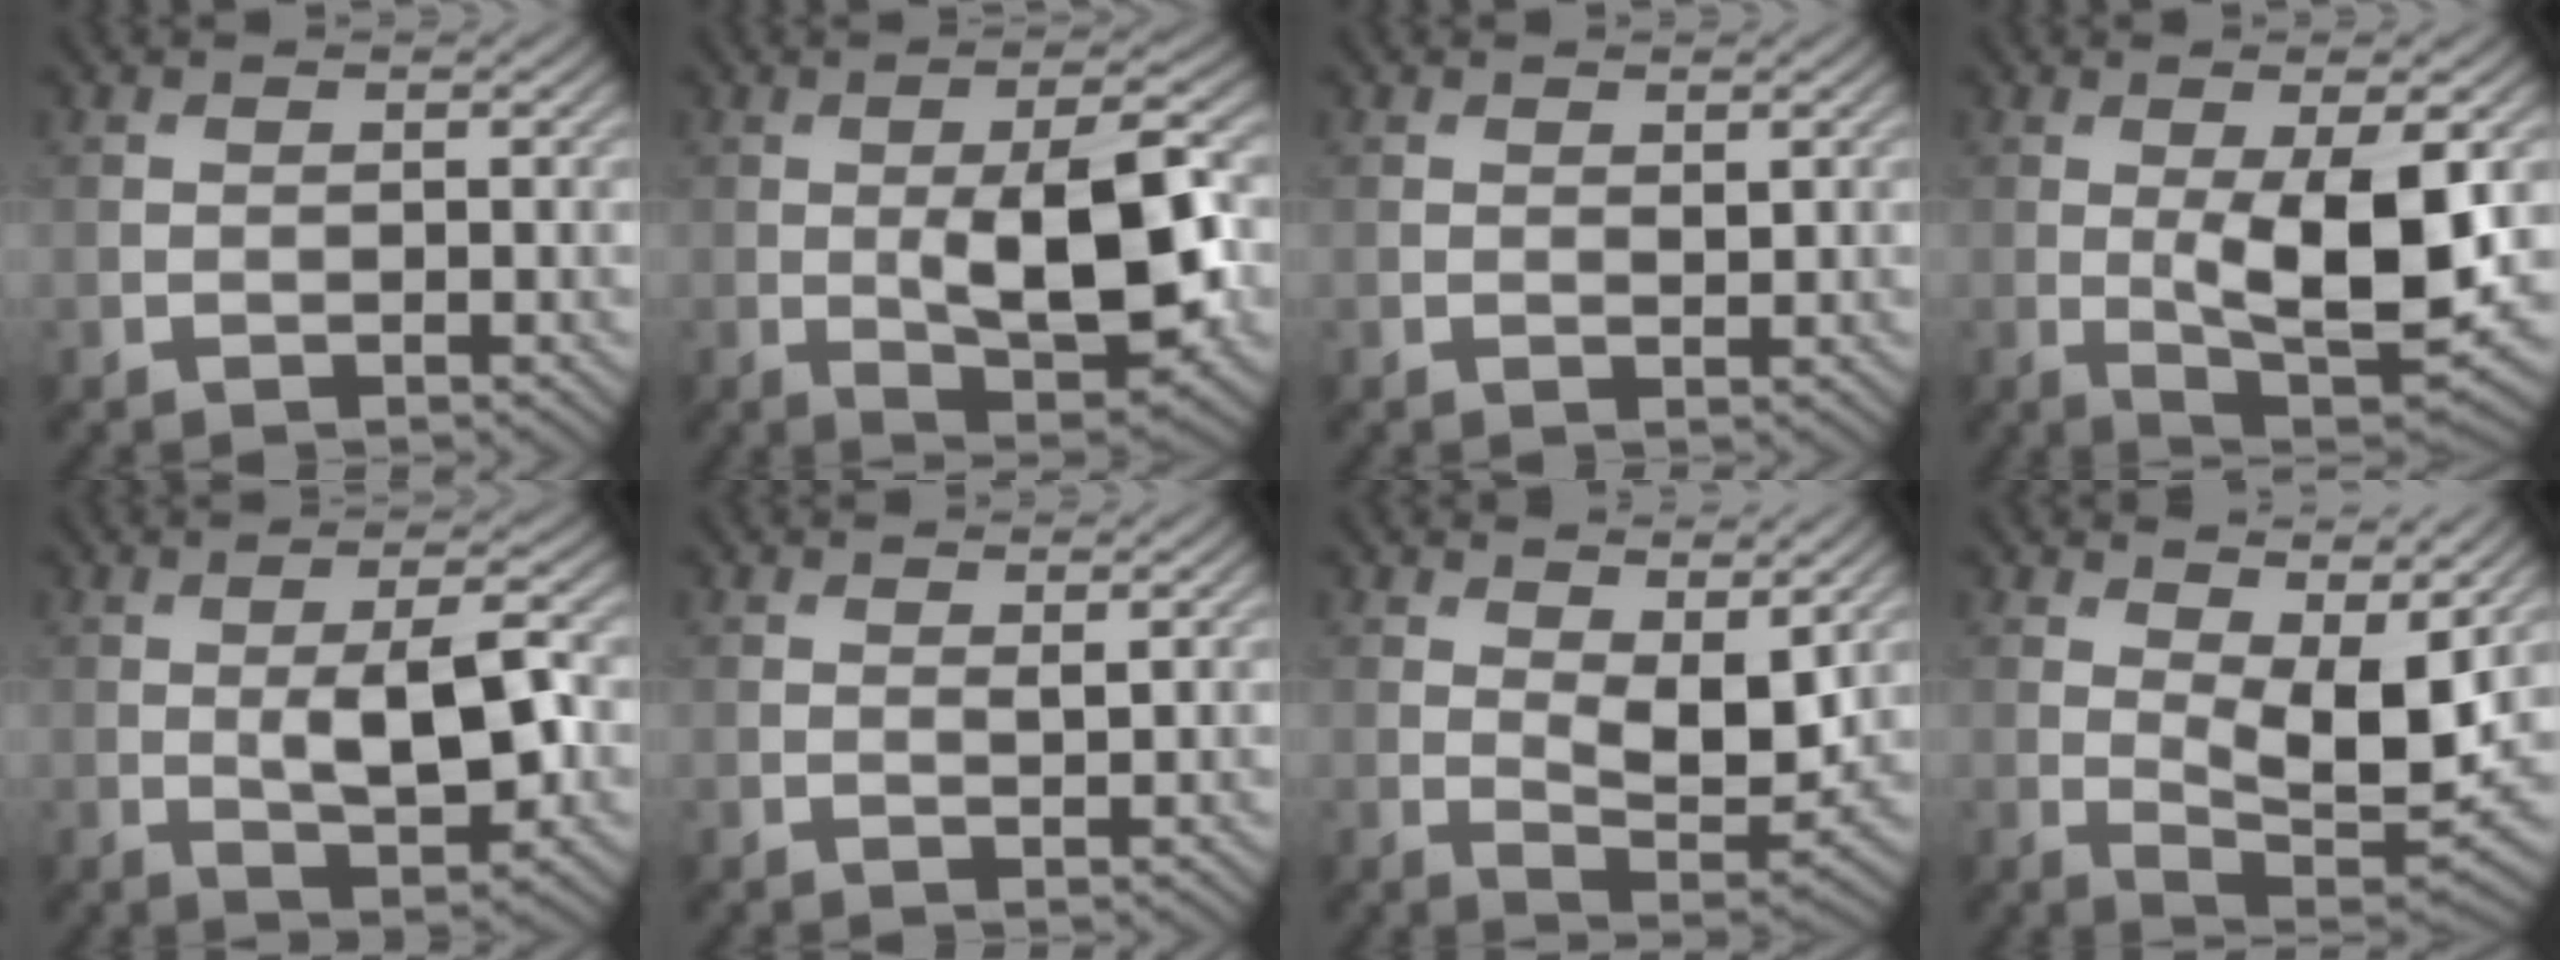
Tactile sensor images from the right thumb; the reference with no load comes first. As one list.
[{"total": 11.4, "force": [-0.9, 4.1, 10.6], "torque": [-0.168, -0.004, -0.011]}, {"total": 0.8, "force": [0.4, 0.3, 0.6], "torque": [-0.010, -0.003, 0.007]}, {"total": 10.2, "force": [0.0, 3.1, 9.7], "torque": [-0.172, -0.009, 0.005]}, {"total": 7.8, "force": [-0.4, 2.7, 7.3], "torque": [-0.118, 0.001, -0.006]}, {"total": 0.7, "force": [0.4, 0.2, 0.6], "torque": [-0.012, -0.004, 0.007]}, {"total": 6.7, "force": [2.3, 3.1, 5.5], "torque": [-0.101, -0.011, 0.039]}, {"total": 9.2, "force": [3.4, 3.9, 7.6], "torque": [-0.133, -0.011, 0.063]}]